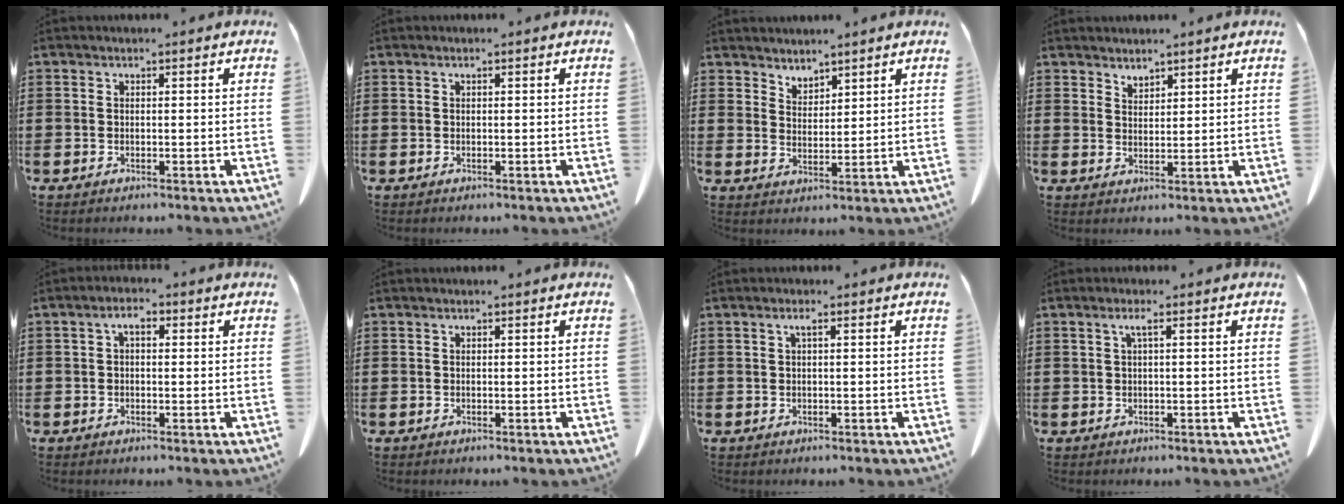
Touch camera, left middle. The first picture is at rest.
{"total": 0.0}
{"total": 3.1, "force": [3.0, 0.8, -0.3], "torque": [-0.005, -0.009, 0.058]}
{"total": 2.2, "force": [2.2, 0.4, 0.0], "torque": [-0.005, -0.003, 0.042]}
{"total": 2.5, "force": [0.0, 1.2, 2.2], "torque": [-0.046, 0.009, -0.002]}
{"total": 0.0}
{"total": 1.2, "force": [0.3, 0.2, 1.1], "torque": [-0.023, 0.004, 0.004]}
{"total": 1.5, "force": [0.4, 0.1, 1.5], "torque": [-0.030, 0.003, 0.005]}